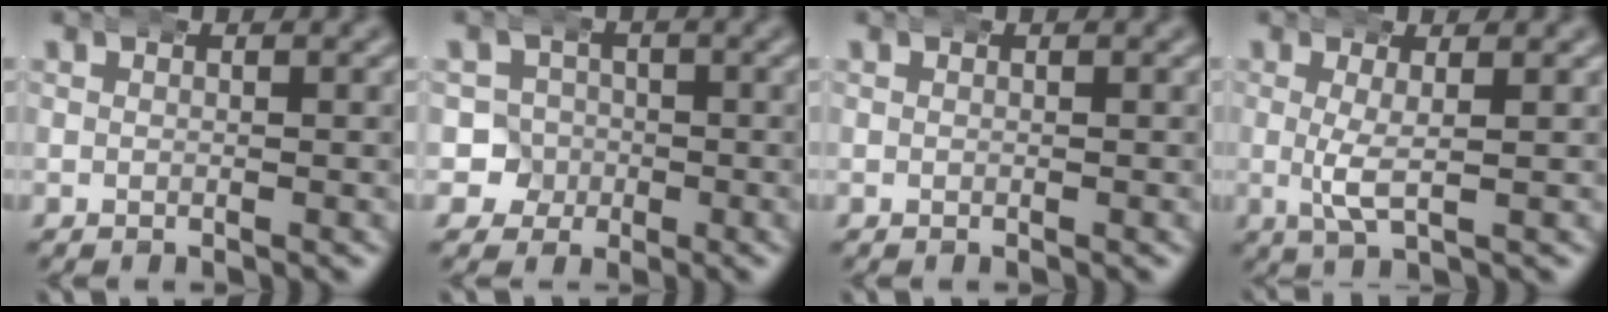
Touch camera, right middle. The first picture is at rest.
{"total": 7.8, "force": [-1.7, 7.6, 0.7], "torque": [-0.049, -0.031, -0.036]}
{"total": 0.0}
{"total": 2.4, "force": [0.5, 0.2, 2.3], "torque": [-0.058, -0.018, 0.020]}